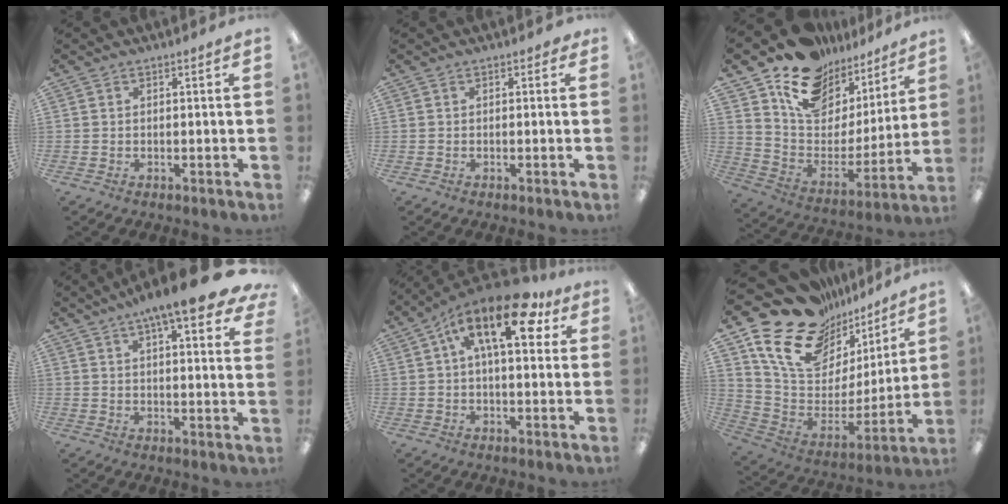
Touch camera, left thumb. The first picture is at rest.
{"total": 0.6, "force": [0.0, 0.5, 0.3], "torque": [-0.006, 0.003, -0.002]}
{"total": 15.5, "force": [11.4, 9.2, 5.2], "torque": [-0.107, -0.082, 0.206]}
{"total": 12.6, "force": [8.1, 3.1, 9.1], "torque": [-0.134, -0.039, 0.130]}
{"total": 17.3, "force": [6.9, 7.4, 14.1], "torque": [-0.218, -0.017, 0.107]}
{"total": 22.0, "force": [15.9, 12.2, 9.1], "torque": [-0.158, -0.118, 0.295]}